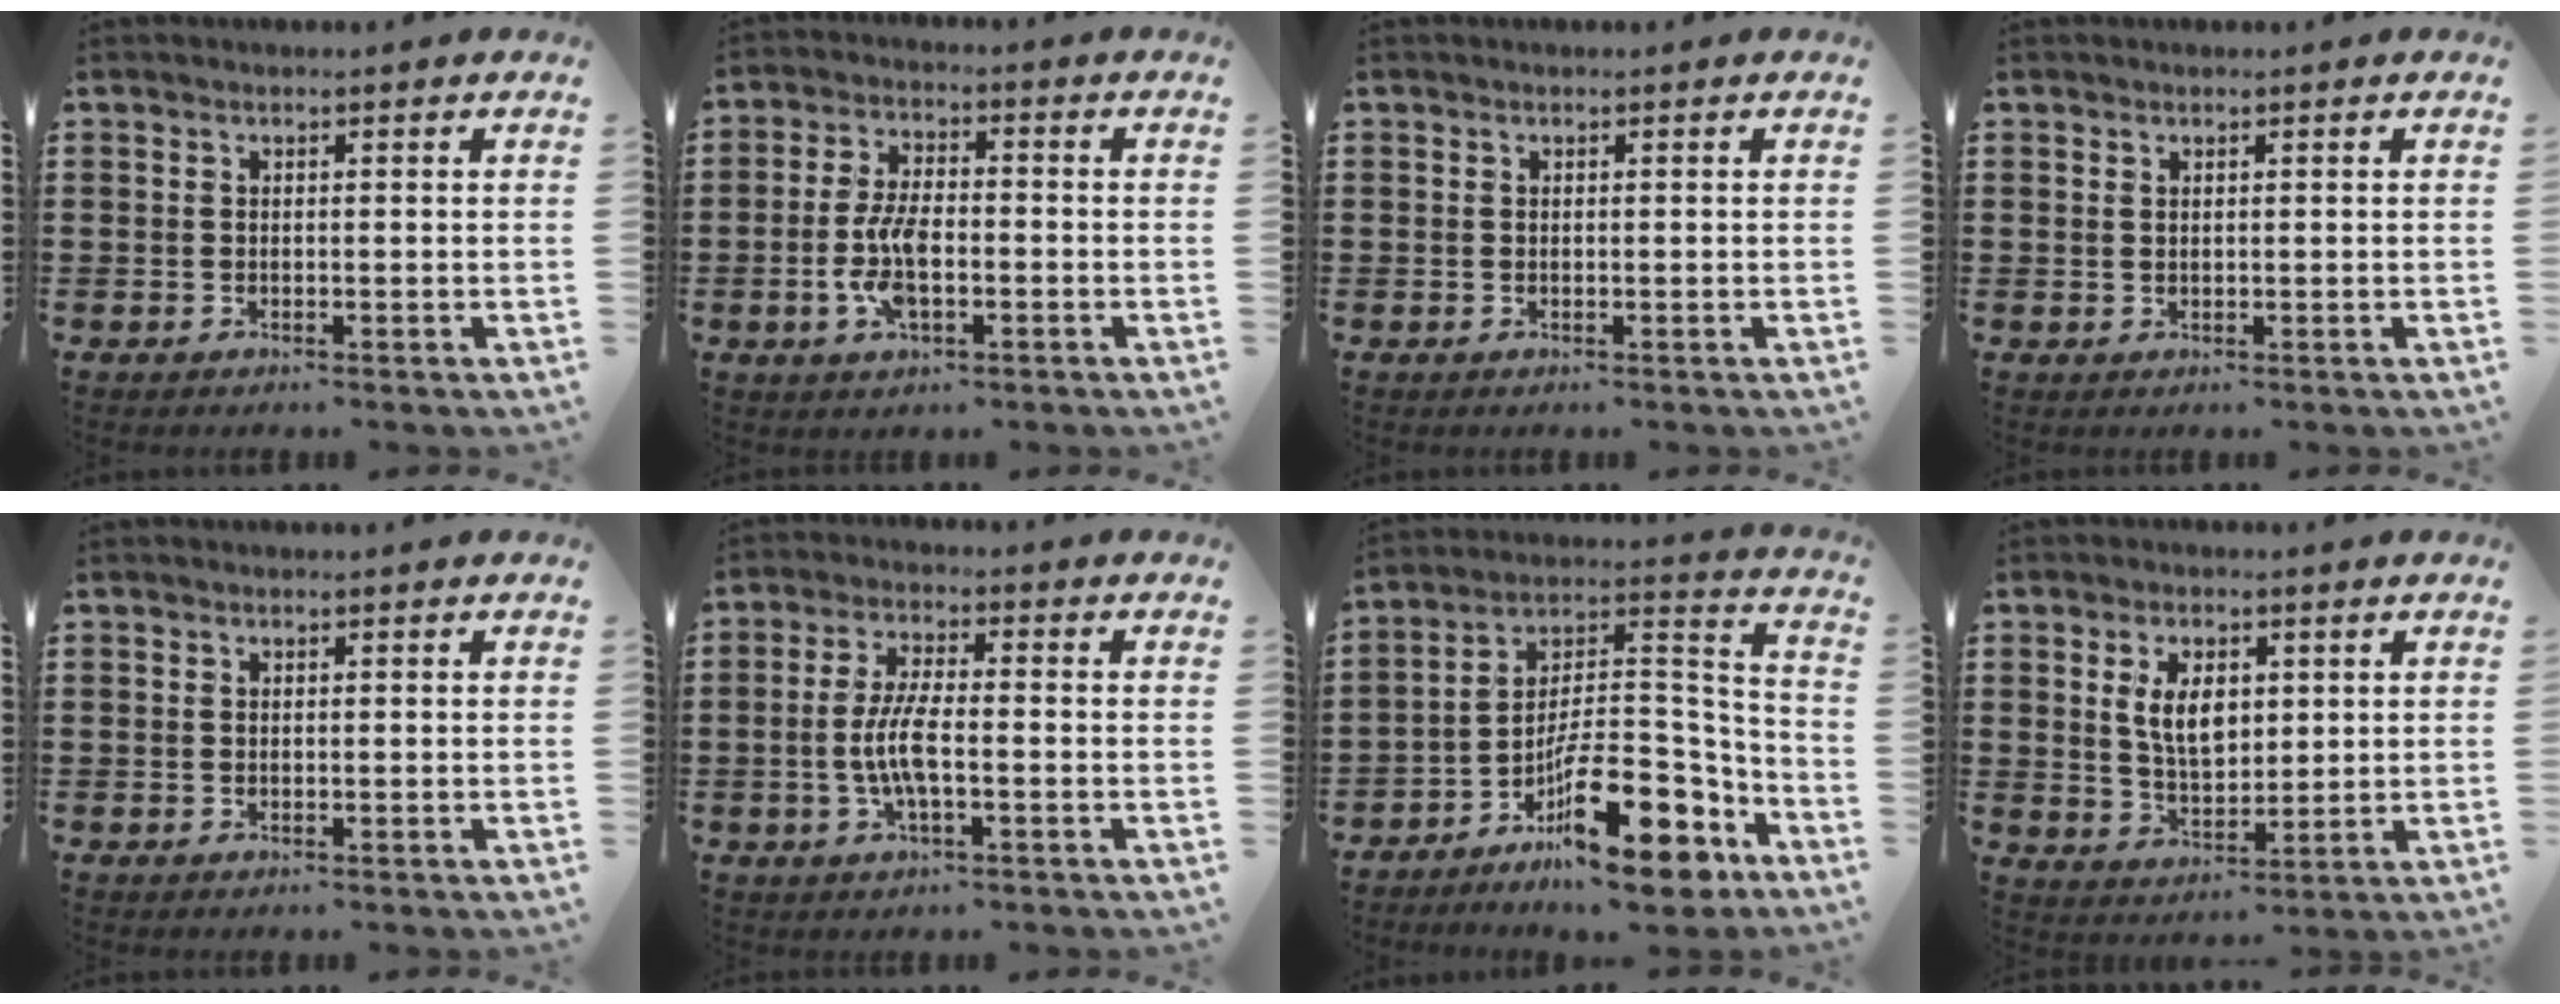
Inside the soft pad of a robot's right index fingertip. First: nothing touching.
{"total": 7.3, "force": [-1.8, 3.3, 6.2], "torque": [-0.142, 0.001, -0.039]}
{"total": 0.0}
{"total": 0.7, "force": [0.5, 0.4, 0.2], "torque": [-0.006, 0.002, 0.010]}
{"total": 0.0}
{"total": 6.0, "force": [-1.2, 1.8, 5.6], "torque": [-0.133, -0.004, -0.033]}
{"total": 17.6, "force": [-11.1, 5.6, 12.4], "torque": [-0.190, 0.033, -0.188]}
{"total": 6.4, "force": [1.5, 3.6, 5.1], "torque": [-0.102, 0.009, 0.023]}